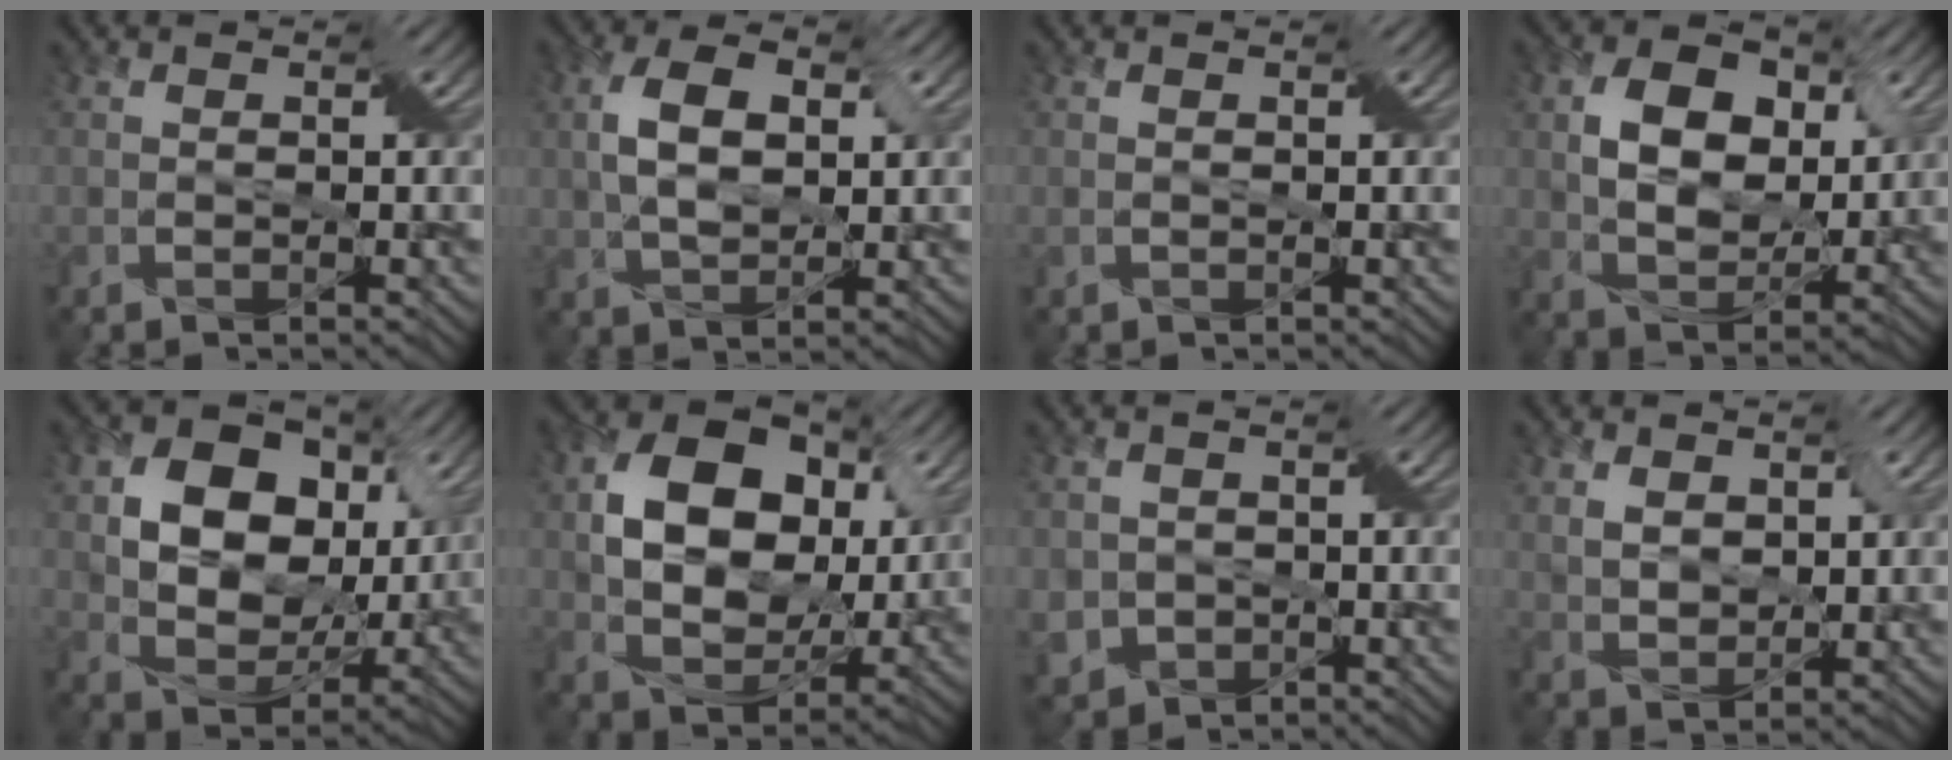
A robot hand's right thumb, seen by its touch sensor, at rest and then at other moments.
{"total": 6.9, "force": [1.4, 3.8, 5.6], "torque": [-0.117, 0.008, 0.022]}
{"total": 0.6, "force": [-0.1, 0.5, 0.3], "torque": [-0.012, -0.003, -0.003]}
{"total": 8.7, "force": [2.5, 5.8, 6.0], "torque": [-0.122, 0.005, 0.040]}
{"total": 12.3, "force": [3.2, 9.1, 7.8], "torque": [-0.169, -0.001, 0.055]}
{"total": 12.6, "force": [3.0, 8.8, 8.5], "torque": [-0.176, 0.004, 0.049]}
{"total": 4.2, "force": [-1.0, 3.9, 1.3], "torque": [-0.044, -0.014, -0.023]}
{"total": 4.1, "force": [2.1, 2.5, 2.6], "torque": [-0.065, -0.003, 0.041]}